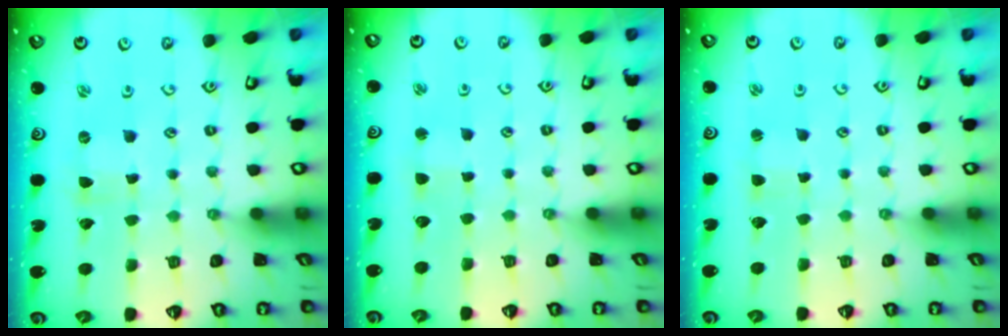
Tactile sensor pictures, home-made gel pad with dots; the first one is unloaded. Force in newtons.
{"total": 2.0, "press": 2.0, "slide": 0.3}
{"total": 1.5, "press": 1.4, "slide": 0.2}